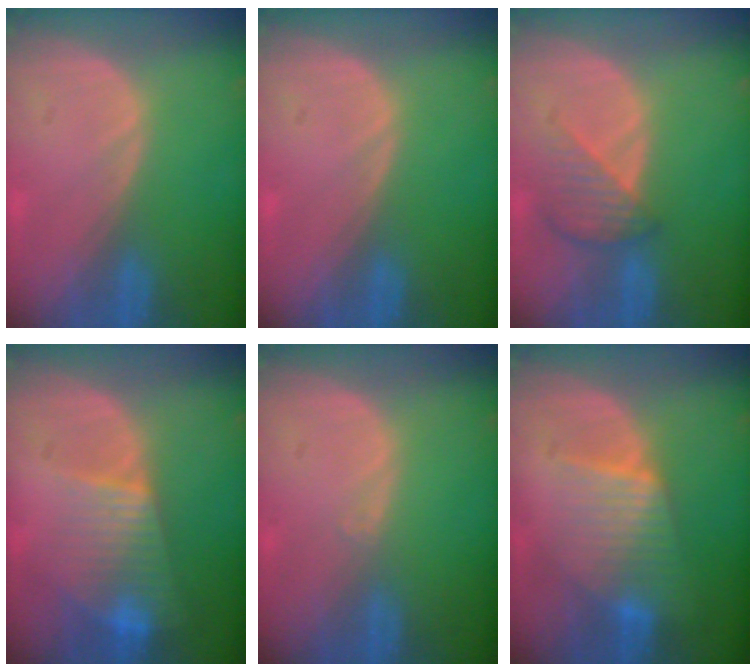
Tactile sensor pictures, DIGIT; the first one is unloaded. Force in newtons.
{"total": 0.0}
{"total": 4.5, "press": 4.1, "slide": 1.7}
{"total": 7.9, "press": 6.7, "slide": 4.3}
{"total": 0.6, "press": 0.4, "slide": 0.4}
{"total": 6.5, "press": 6.4, "slide": 0.4}